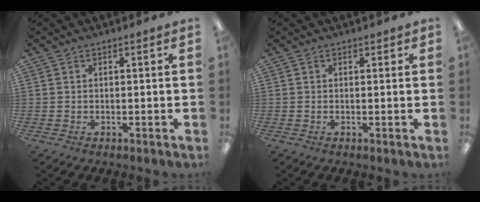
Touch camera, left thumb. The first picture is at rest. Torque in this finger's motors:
{"motor_torque": [-0.17, -0.29, -0.44, 0.21, 0.02]}